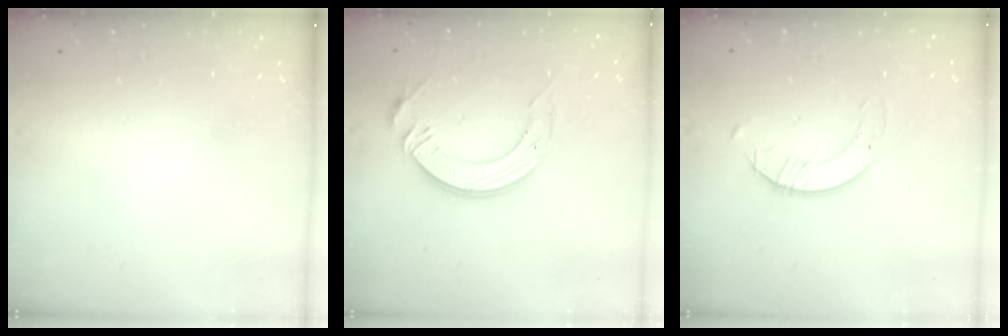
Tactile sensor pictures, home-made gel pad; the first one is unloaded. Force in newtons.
{"total": 12.8, "press": 12.7, "slide": 1.2}
{"total": 2.0, "press": 2.0, "slide": 0.2}